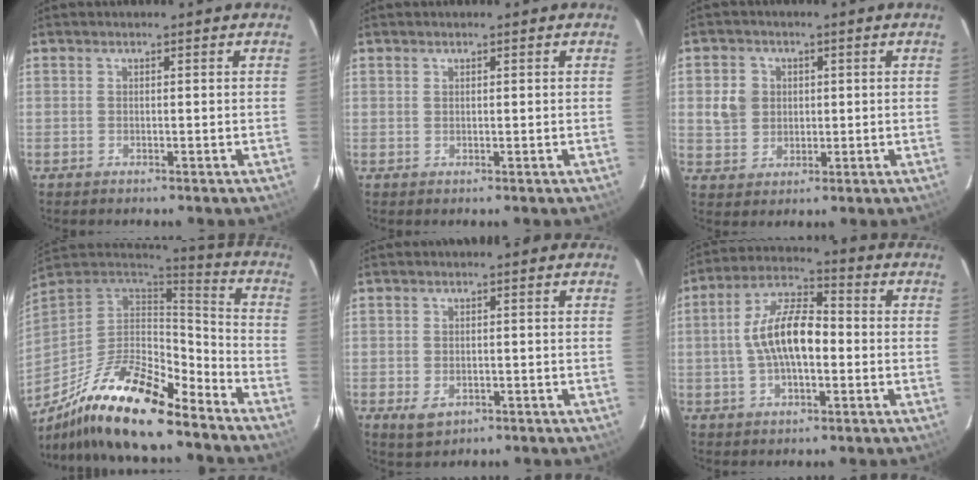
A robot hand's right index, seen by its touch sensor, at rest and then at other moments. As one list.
[{"total": 0.6, "force": [0.3, 0.6, 0.0], "torque": [0.002, 0.004, 0.005]}, {"total": 5.8, "force": [0.8, 5.3, 2.1], "torque": [-0.047, 0.016, 0.020]}, {"total": 21.9, "force": [-15.8, 6.0, 14.0], "torque": [-0.270, -0.027, -0.280]}, {"total": 3.9, "force": [-1.6, 2.8, 2.3], "torque": [-0.049, -0.007, -0.020]}, {"total": 11.6, "force": [-1.0, 5.1, 10.3], "torque": [-0.201, 0.018, -0.020]}]